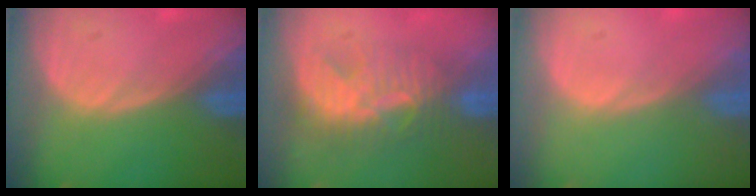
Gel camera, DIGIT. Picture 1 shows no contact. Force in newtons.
{"total": 8.6, "press": 7.5, "slide": 4.0}
{"total": 0.5, "press": 0.1, "slide": 0.5}